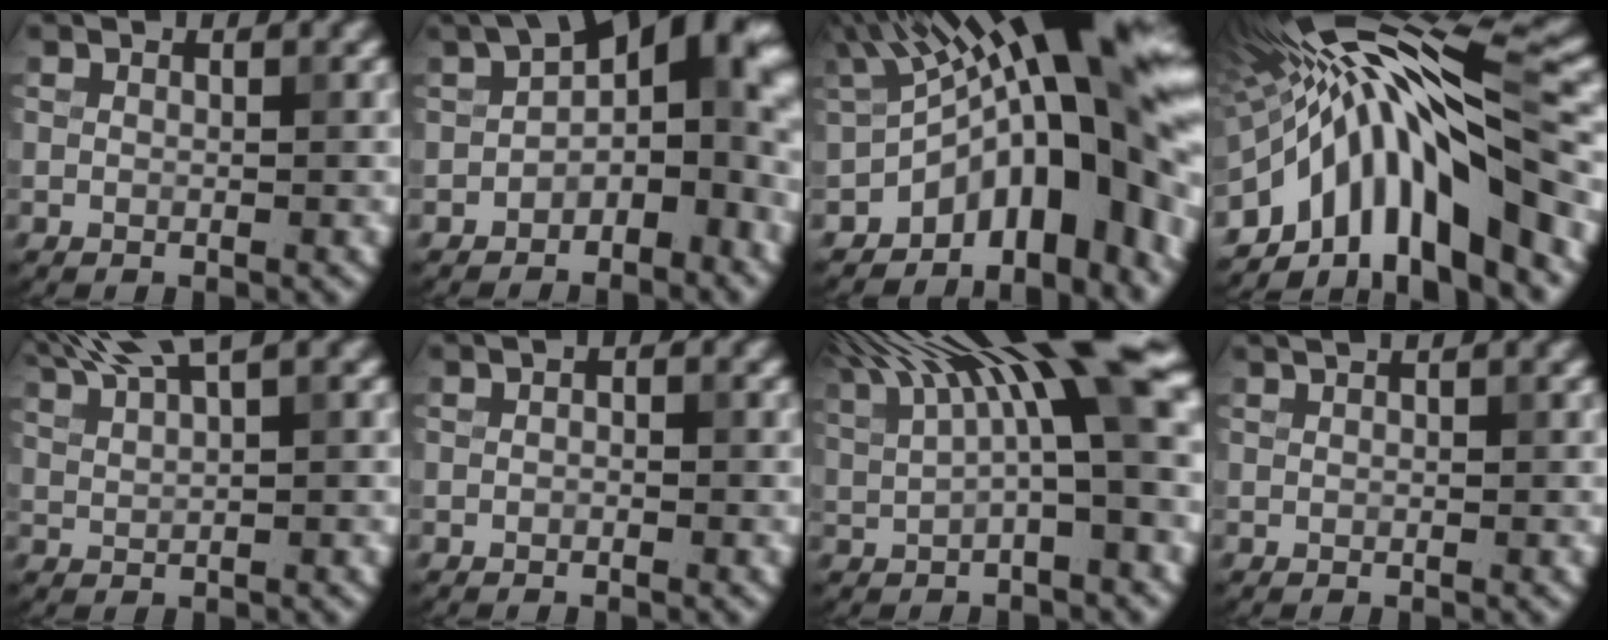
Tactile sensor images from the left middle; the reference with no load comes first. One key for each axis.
{"total": 9.5, "fx": -1.0, "fy": 5.5, "fz": 7.7, "tx": -0.080, "ty": 0.018, "tz": -0.031}
{"total": 15.7, "fx": -0.5, "fy": 6.9, "fz": 14.0, "tx": -0.159, "ty": 0.039, "tz": -0.021}
{"total": 14.3, "fx": -5.0, "fy": 4.5, "fz": 12.7, "tx": -0.189, "ty": 0.019, "tz": -0.079}
{"total": 5.6, "fx": 4.3, "fy": 1.2, "fz": 3.4, "tx": -0.058, "ty": 0.017, "tz": 0.058}
{"total": 0.6, "fx": -0.2, "fy": 0.5, "fz": 0.3, "tx": -0.006, "ty": 0.001, "tz": -0.003}
{"total": 12.3, "fx": 5.4, "fy": 2.9, "fz": 10.6, "tx": -0.164, "ty": 0.015, "tz": 0.092}
{"total": 3.4, "fx": 1.7, "fy": 1.6, "fz": 2.4, "tx": -0.008, "ty": 0.024, "tz": 0.001}